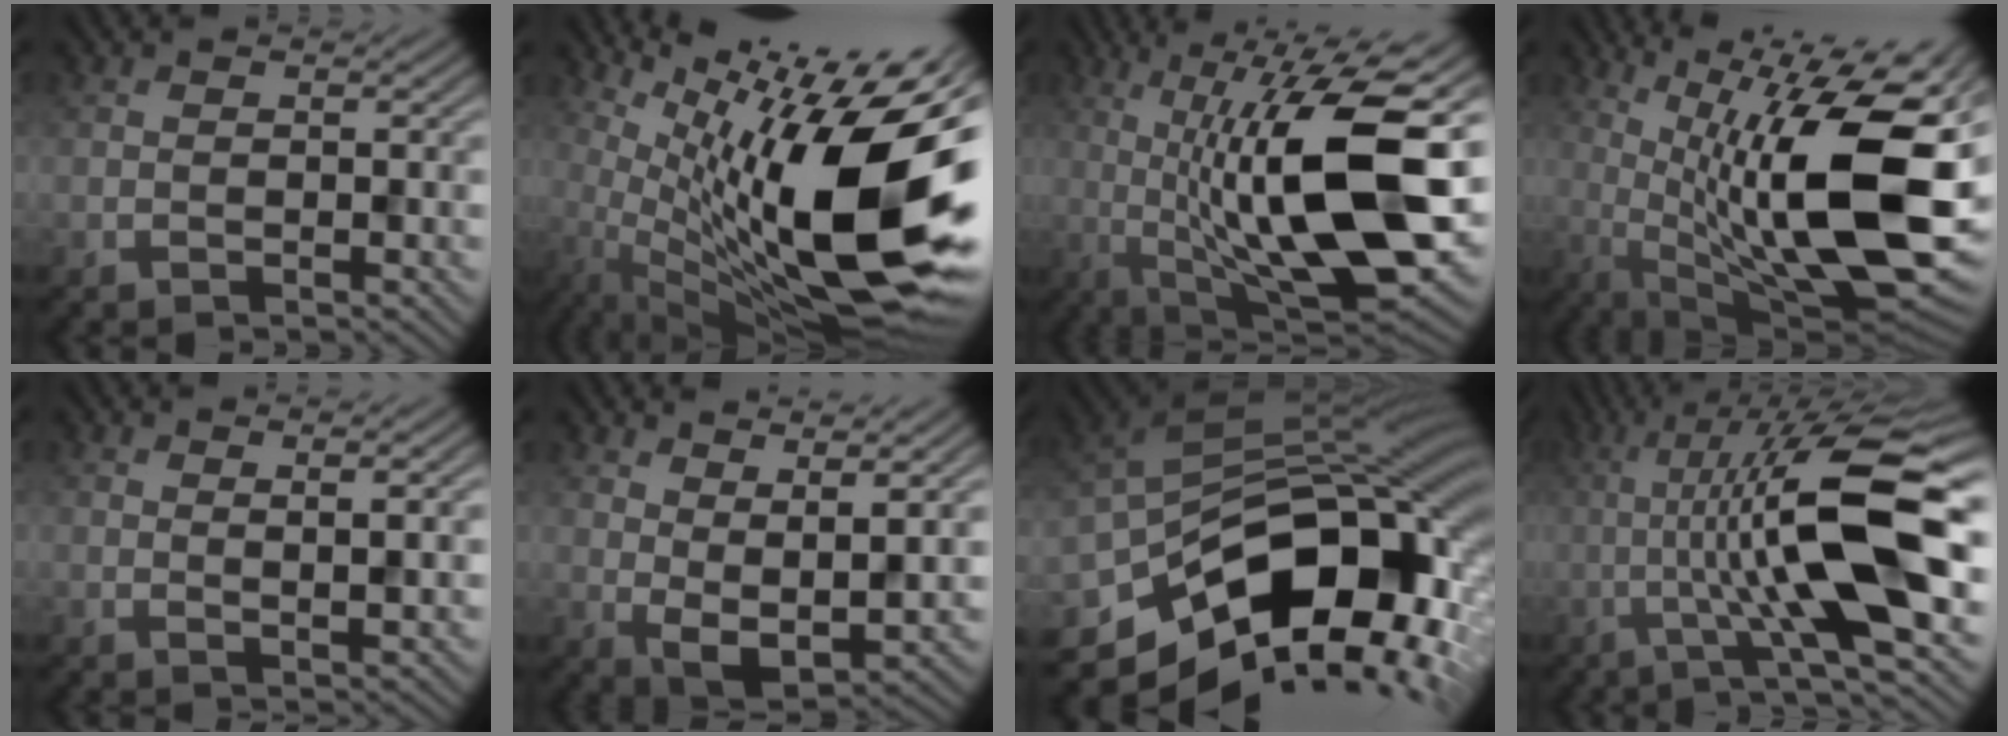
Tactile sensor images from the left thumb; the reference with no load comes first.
{"total": 19.0, "force": [2.2, 5.9, 17.9], "torque": [-0.280, -0.010, 0.052]}
{"total": 16.6, "force": [0.2, 5.0, 15.9], "torque": [-0.263, 0.007, -0.002]}
{"total": 18.6, "force": [2.4, 5.9, 17.5], "torque": [-0.288, 0.011, 0.057]}
{"total": 2.5, "force": [1.4, 0.4, 2.0], "torque": [-0.032, -0.001, 0.023]}
{"total": 6.9, "force": [3.3, 2.5, 5.4], "torque": [-0.105, -0.008, 0.067]}
{"total": 16.8, "force": [-6.1, 10.3, 11.9], "torque": [-0.194, -0.028, -0.096]}
{"total": 14.3, "force": [-1.1, 2.6, 14.0], "torque": [-0.231, 0.020, -0.022]}